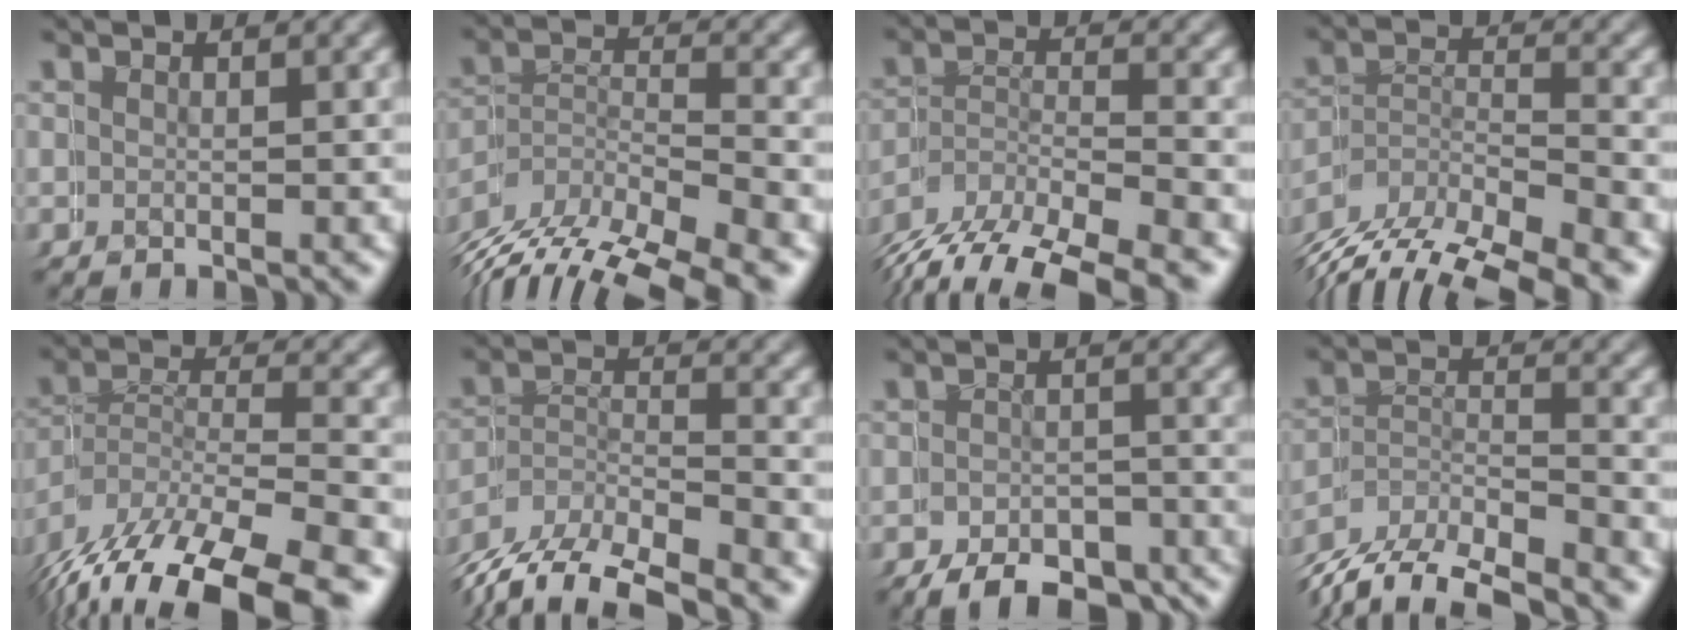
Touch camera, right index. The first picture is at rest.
{"total": 6.7, "force": [-4.4, 4.0, 3.1], "torque": [-0.064, -0.021, -0.065]}
{"total": 8.6, "force": [-5.5, 5.3, 4.0], "torque": [-0.079, -0.029, -0.079]}
{"total": 5.4, "force": [-3.4, 3.4, 2.4], "torque": [-0.039, -0.008, -0.057]}
{"total": 8.7, "force": [-5.5, 5.1, 4.4], "torque": [-0.105, -0.038, -0.070]}
{"total": 8.1, "force": [-6.2, 4.4, 2.7], "torque": [-0.057, -0.023, -0.093]}
{"total": 8.5, "force": [-7.7, 3.5, 1.1], "torque": [-0.019, -0.028, -0.112]}
{"total": 8.4, "force": [-6.7, 4.7, 2.0], "torque": [-0.054, -0.030, -0.105]}